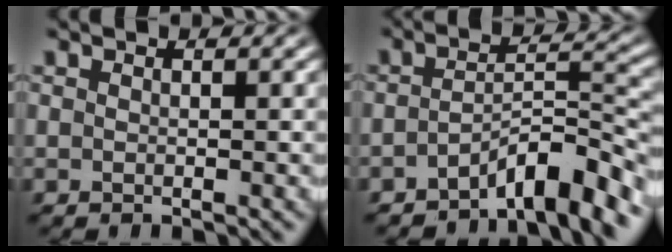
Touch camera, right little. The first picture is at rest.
{"total": 6.2, "force": [-4.2, 1.8, 4.3], "torque": [-0.049, -0.006, -0.062]}